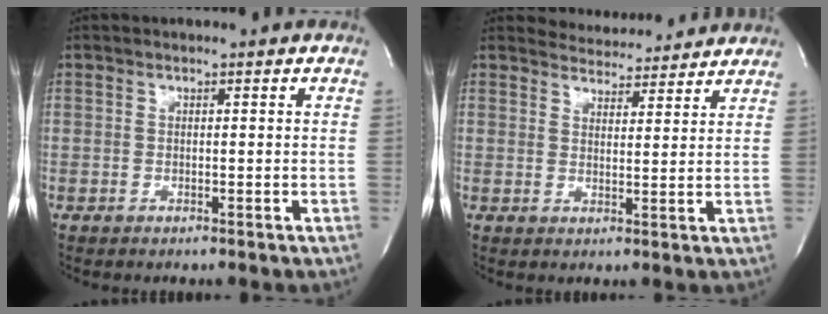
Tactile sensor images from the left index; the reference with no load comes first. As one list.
[{"total": 6.6, "force": [6.4, 1.3, 0.3], "torque": [-0.006, 0.004, 0.080]}]